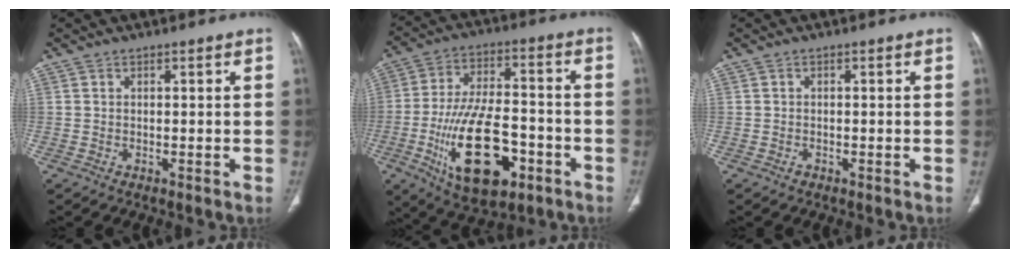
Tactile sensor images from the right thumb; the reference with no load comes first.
{"total": 19.8, "force": [-7.3, 9.8, 15.6], "torque": [-0.260, 0.027, -0.110]}
{"total": 0.6, "force": [-0.3, 0.4, 0.2], "torque": [0.002, 0.003, -0.006]}